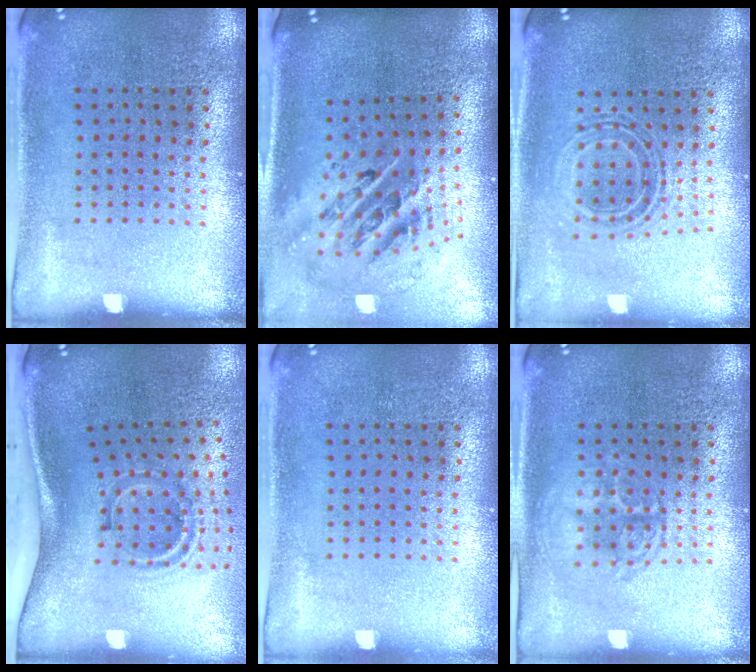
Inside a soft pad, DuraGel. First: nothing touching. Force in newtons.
{"total": 2.4, "press": 1.6, "slide": 1.7}
{"total": 0.7, "press": 0.6, "slide": 0.3}
{"total": 1.9, "press": 1.2, "slide": 1.5}
{"total": 0.0}
{"total": 1.3, "press": 1.3, "slide": 0.2}